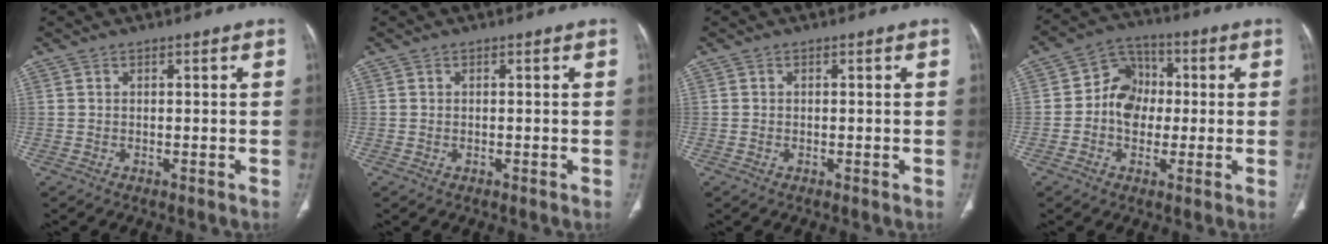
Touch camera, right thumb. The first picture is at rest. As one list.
[{"total": 0.0}, {"total": 0.0}, {"total": 9.3, "force": [-0.3, 7.7, 5.2], "torque": [-0.052, 0.023, -0.016]}]